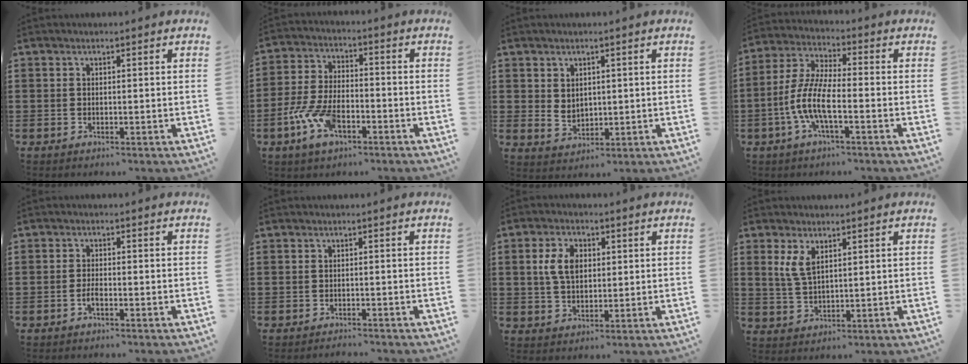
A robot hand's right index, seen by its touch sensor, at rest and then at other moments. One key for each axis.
{"total": 8.2, "fx": -3.7, "fy": 3.7, "fz": 6.2, "tx": -0.157, "ty": -0.008, "tz": -0.073}
{"total": 2.6, "fx": 1.3, "fy": 2.1, "fz": 0.9, "tx": -0.016, "ty": 0.004, "tz": 0.023}
{"total": 7.7, "fx": -3.0, "fy": 2.0, "fz": 6.8, "tx": -0.169, "ty": -0.014, "tz": -0.066}
{"total": 1.6, "fx": -0.9, "fy": 0.4, "fz": 1.3, "tx": -0.027, "ty": -0.004, "tz": -0.015}
{"total": 1.0, "fx": -1.0, "fy": 0.0, "fz": 0.0, "tx": -0.003, "ty": 0.000, "tz": -0.022}
{"total": 5.8, "fx": 1.1, "fy": 3.8, "fz": 4.3, "tx": -0.102, "ty": 0.012, "tz": 0.015}
{"total": 4.2, "fx": 2.0, "fy": 1.9, "fz": 3.2, "tx": -0.077, "ty": 0.002, "tz": 0.033}